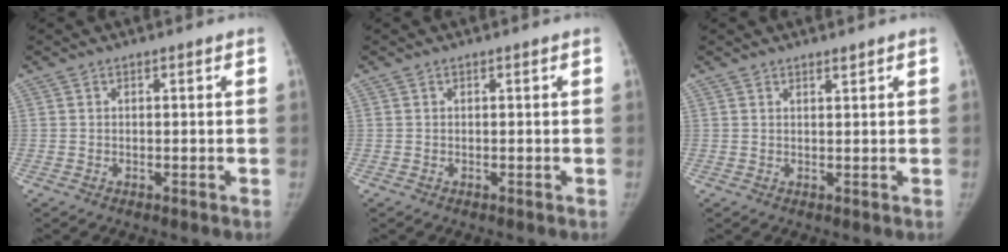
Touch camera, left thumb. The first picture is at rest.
{"total": 0.0}
{"total": 0.8, "force": [0.8, 0.1, 0.3], "torque": [-0.005, -0.007, 0.013]}